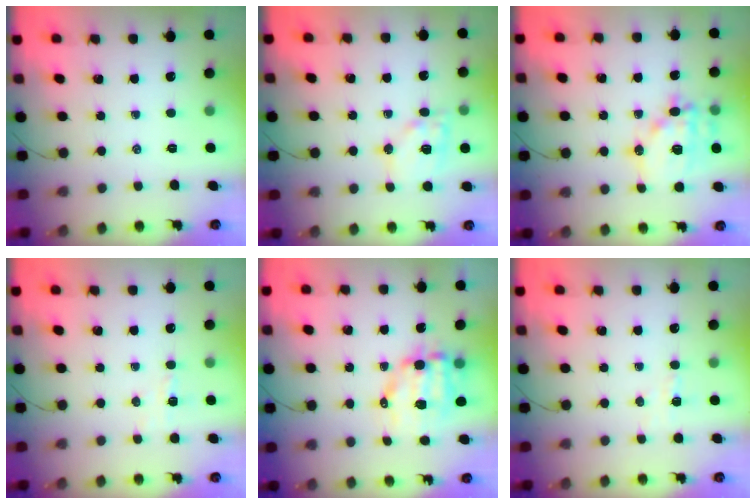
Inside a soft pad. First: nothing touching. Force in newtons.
{"total": 11.6, "press": 11.4, "slide": 2.0}
{"total": 15.5, "press": 15.2, "slide": 3.1}
{"total": 3.0, "press": 2.8, "slide": 0.9}
{"total": 9.5, "press": 9.2, "slide": 2.2}
{"total": 2.9, "press": 2.8, "slide": 0.8}